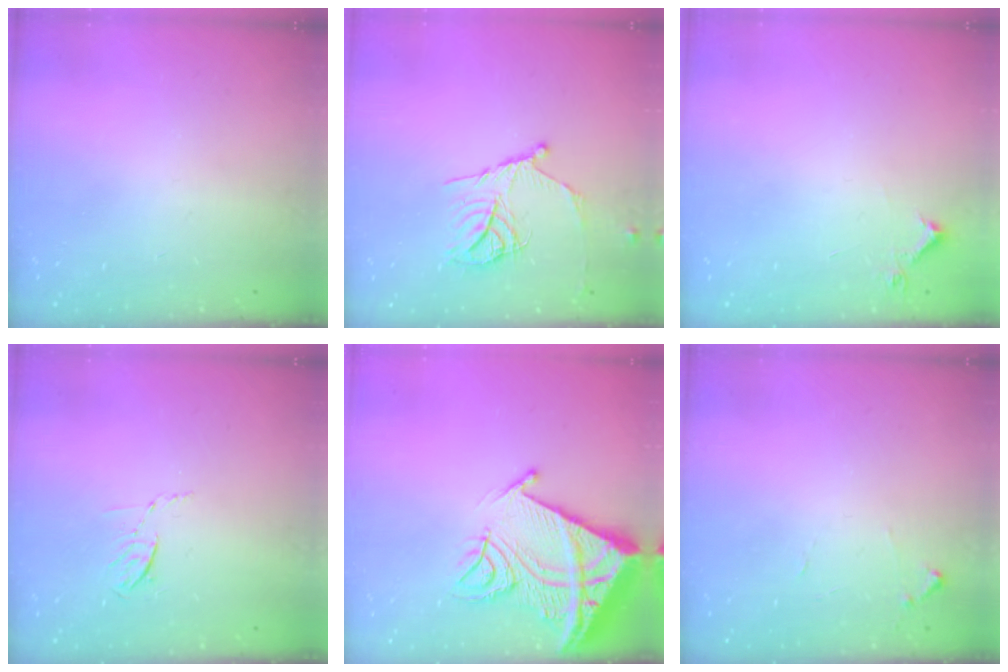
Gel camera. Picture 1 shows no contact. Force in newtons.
{"total": 13.1, "press": 13.1, "slide": 1.0}
{"total": 3.9, "press": 3.8, "slide": 0.6}
{"total": 4.4, "press": 4.2, "slide": 1.5}
{"total": 19.6, "press": 19.5, "slide": 2.1}
{"total": 5.8, "press": 5.7, "slide": 0.4}